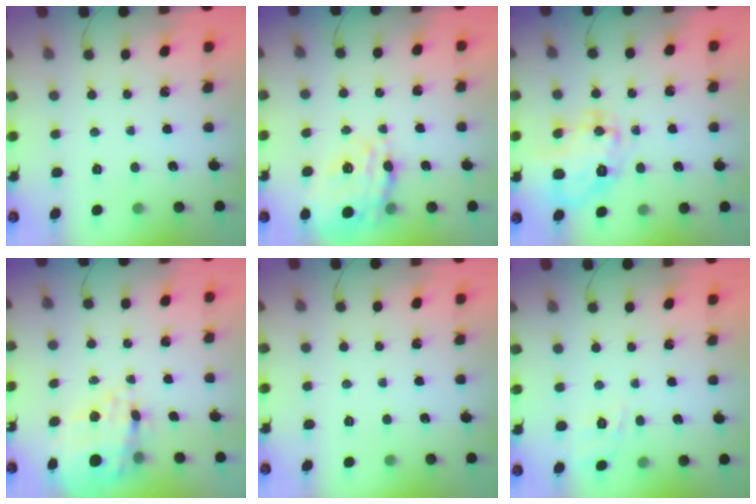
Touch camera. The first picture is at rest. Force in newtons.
{"total": 17.1, "press": 16.7, "slide": 3.7}
{"total": 16.7, "press": 16.7, "slide": 0.9}
{"total": 15.5, "press": 15.2, "slide": 3.3}
{"total": 0.0}
{"total": 2.2, "press": 1.2, "slide": 1.8}